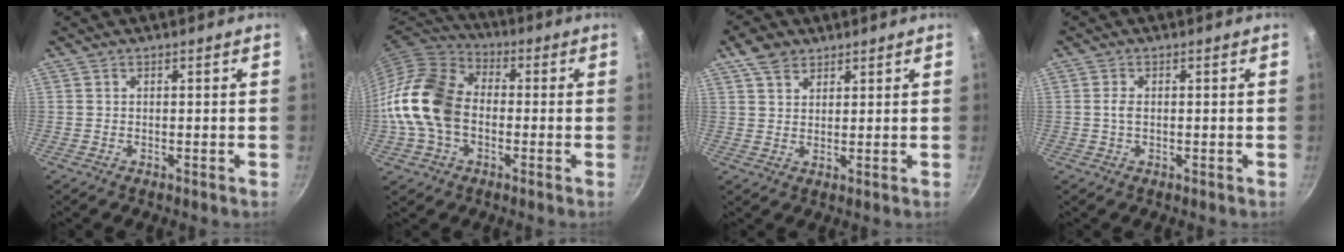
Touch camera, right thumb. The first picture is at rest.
{"total": 15.9, "force": [-1.7, 11.6, 10.7], "torque": [-0.183, 0.032, -0.048]}
{"total": 5.2, "force": [3.4, 3.3, 2.2], "torque": [-0.028, -0.008, 0.063]}
{"total": 1.6, "force": [0.0, 1.0, 1.3], "torque": [-0.025, 0.003, 0.000]}